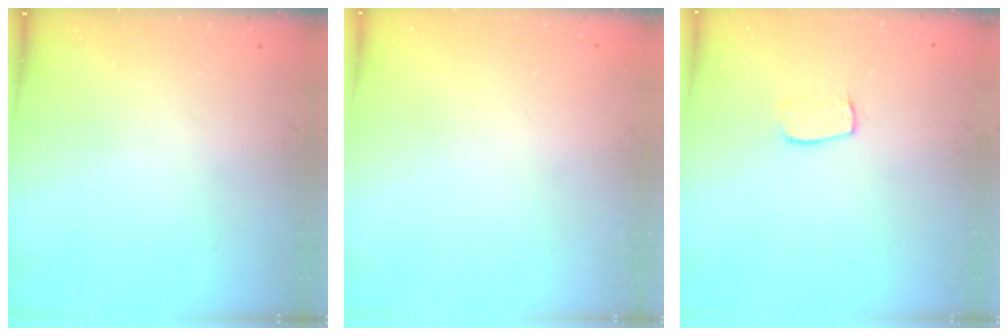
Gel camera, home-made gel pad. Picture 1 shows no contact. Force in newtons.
{"total": 0.0}
{"total": 5.5, "press": 5.5, "slide": 0.4}